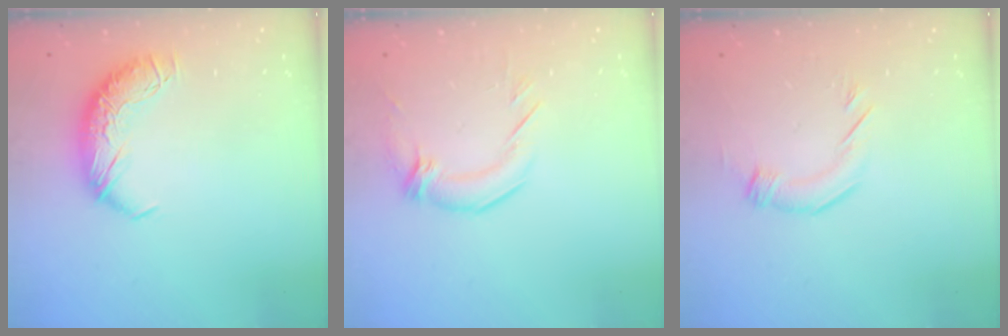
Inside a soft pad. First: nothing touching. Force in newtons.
{"total": 2.3, "press": 0.8, "slide": 2.1}
{"total": 2.4, "press": 2.1, "slide": 1.0}